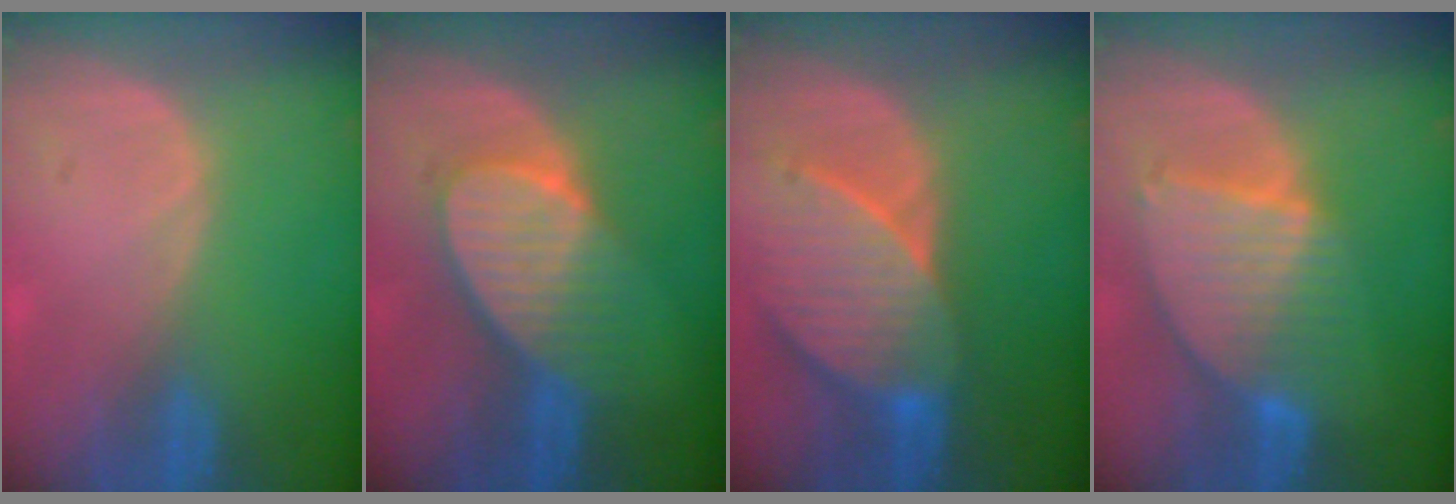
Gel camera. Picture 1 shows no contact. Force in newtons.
{"total": 7.8, "press": 7.4, "slide": 2.4}
{"total": 9.2, "press": 8.6, "slide": 3.4}
{"total": 8.5, "press": 7.4, "slide": 4.1}